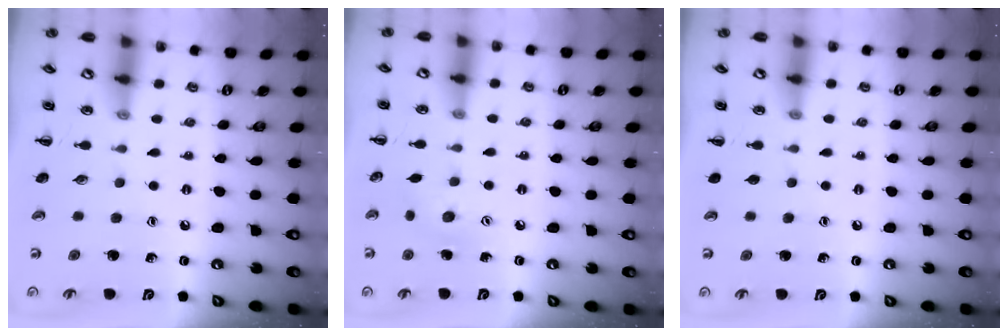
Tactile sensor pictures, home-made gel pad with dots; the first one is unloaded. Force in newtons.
{"total": 4.3, "press": 4.1, "slide": 1.1}
{"total": 0.0}